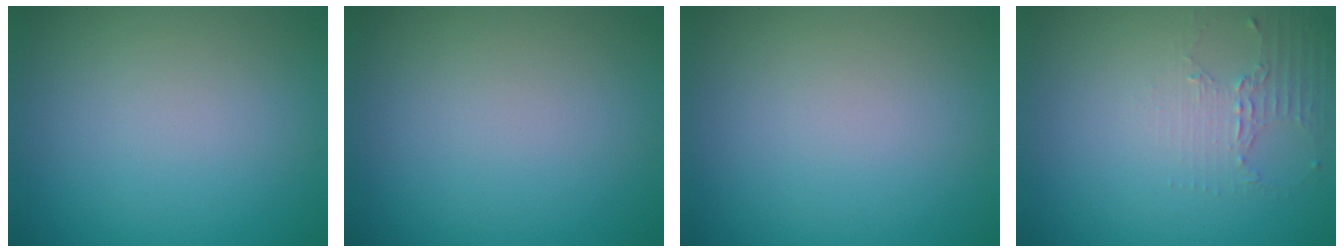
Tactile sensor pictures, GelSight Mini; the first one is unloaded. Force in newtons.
{"total": 0.0}
{"total": 0.0}
{"total": 2.1, "press": 1.5, "slide": 1.5}